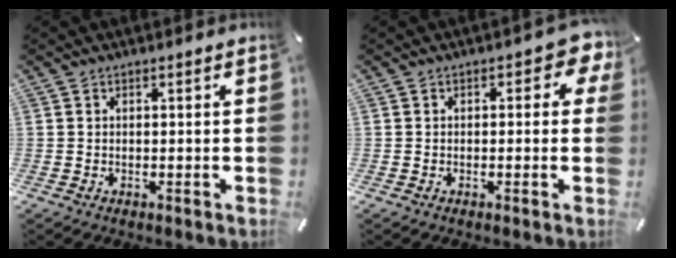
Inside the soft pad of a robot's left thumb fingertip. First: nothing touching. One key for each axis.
{"total": 4.4, "fx": 0.7, "fy": 2.6, "fz": 3.6, "tx": -0.046, "ty": 0.003, "tz": 0.008}